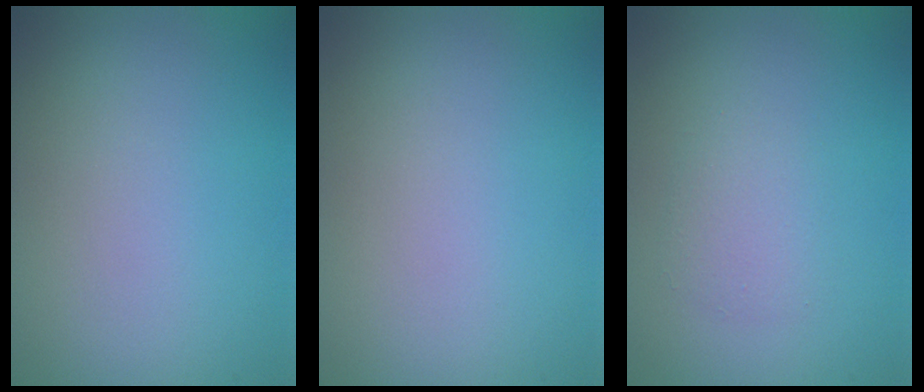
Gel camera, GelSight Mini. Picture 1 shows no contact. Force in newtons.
{"total": 0.0}
{"total": 1.5, "press": 1.5, "slide": 0.1}